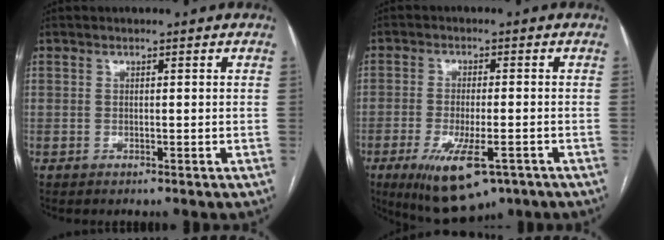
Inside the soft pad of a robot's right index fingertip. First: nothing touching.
{"total": 11.4, "force": [-6.1, 3.6, 8.9], "torque": [-0.156, -0.022, -0.092]}